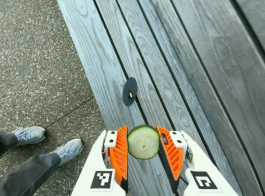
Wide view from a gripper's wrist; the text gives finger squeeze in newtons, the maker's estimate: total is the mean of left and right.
{"total": 11.2, "left": 11.4, "right": 10.9}